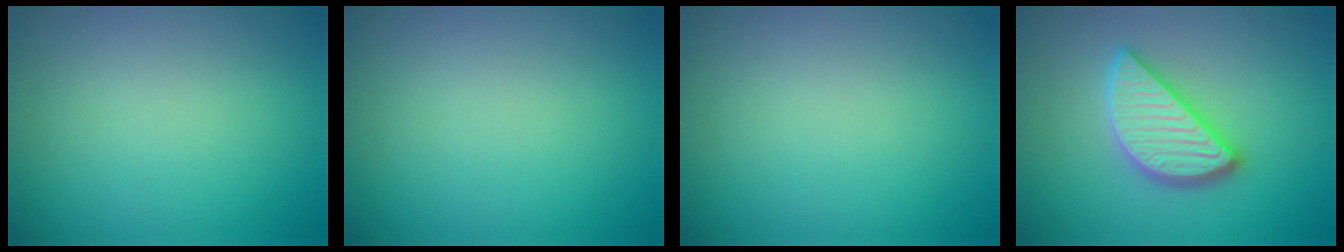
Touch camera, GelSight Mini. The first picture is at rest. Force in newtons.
{"total": 0.0}
{"total": 0.0}
{"total": 4.5, "press": 4.5, "slide": 0.4}